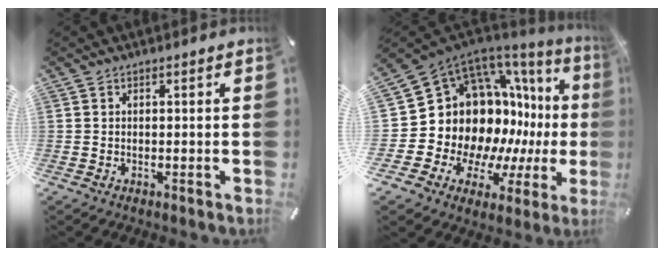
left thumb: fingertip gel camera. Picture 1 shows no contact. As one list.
[{"total": 18.4, "force": [3.1, 15.4, 9.6], "torque": [-0.136, -0.103, 0.117]}]